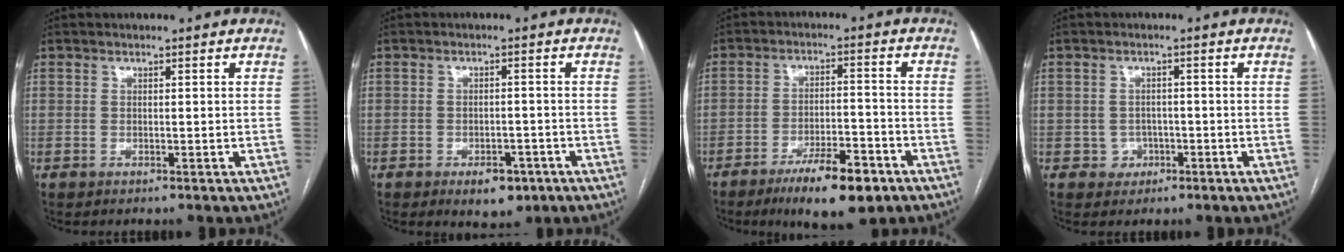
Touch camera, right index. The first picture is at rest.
{"total": 4.8, "force": [-2.8, 2.6, 3.0], "torque": [-0.034, 0.003, -0.030]}
{"total": 10.6, "force": [-6.7, 2.6, 7.8], "torque": [-0.127, -0.006, -0.103]}
{"total": 2.7, "force": [-1.0, 2.5, 0.3], "torque": [0.007, 0.011, -0.011]}